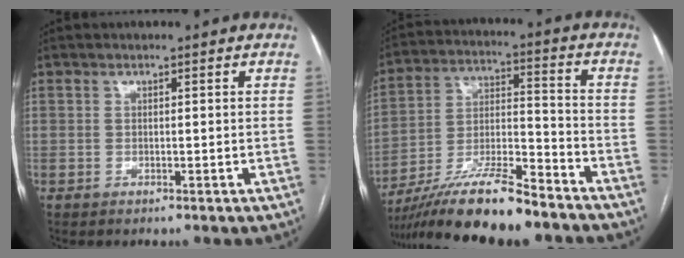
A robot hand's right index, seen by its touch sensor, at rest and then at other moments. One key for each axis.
{"total": 16.5, "fx": -13.4, "fy": 1.6, "fz": 9.5, "tx": -0.187, "ty": -0.013, "tz": -0.239}